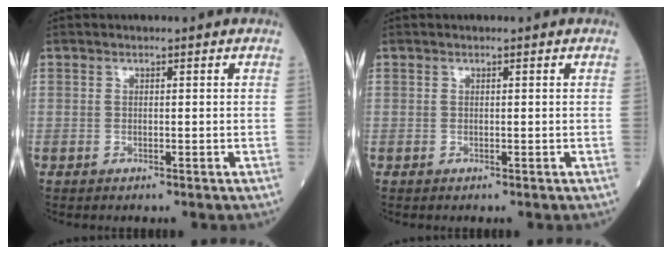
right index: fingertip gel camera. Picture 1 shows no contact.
{"total": 0.0}